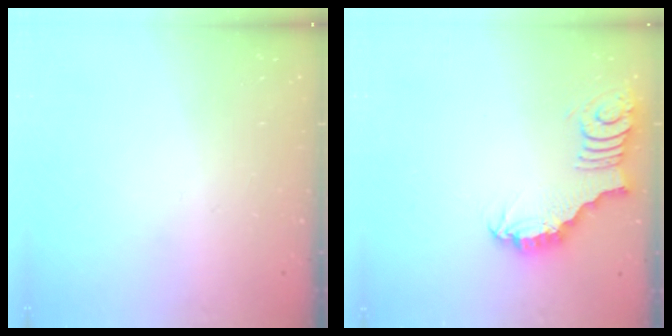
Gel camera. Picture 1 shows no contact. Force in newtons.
{"total": 2.4, "press": 2.4, "slide": 0.3}